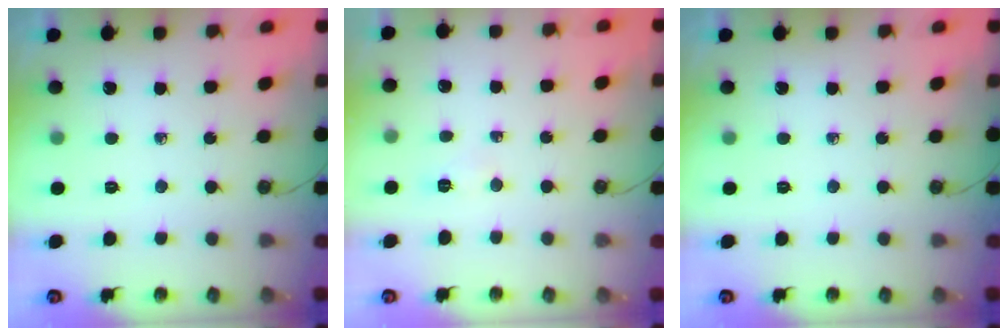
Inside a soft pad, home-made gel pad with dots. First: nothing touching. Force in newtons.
{"total": 4.1, "press": 2.3, "slide": 3.4}
{"total": 0.0}